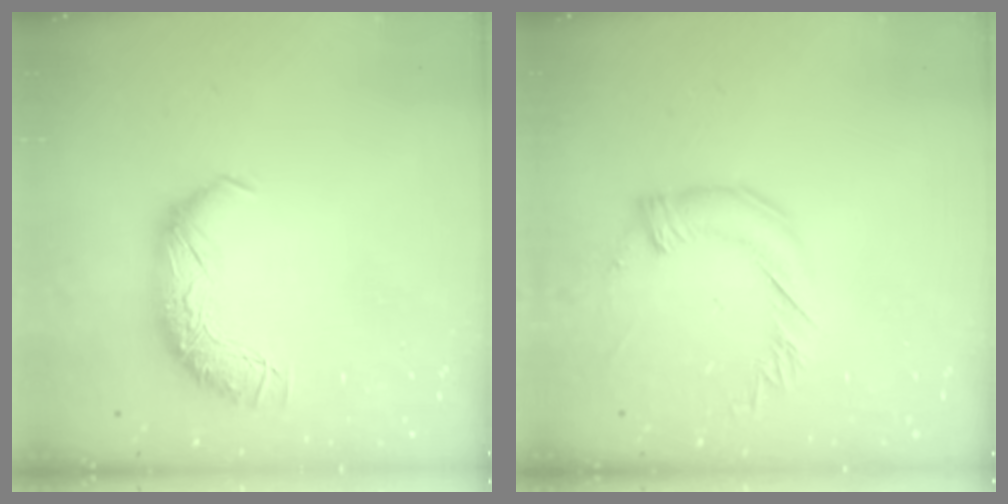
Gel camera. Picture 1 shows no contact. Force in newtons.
{"total": 2.4, "press": 2.2, "slide": 1.0}